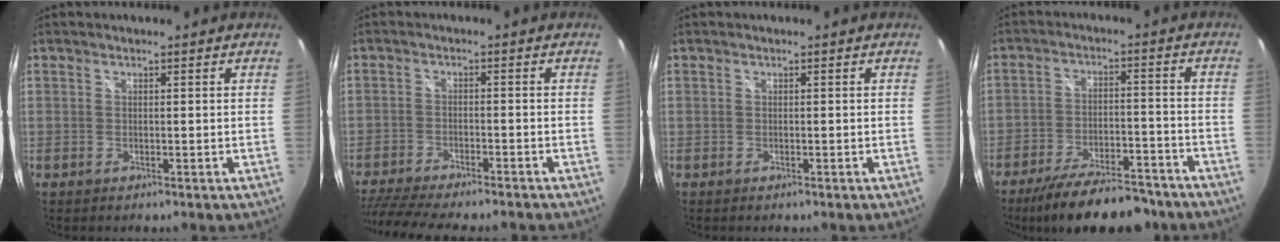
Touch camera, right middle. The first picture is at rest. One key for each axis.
{"total": 13.9, "fx": -12.0, "fy": 2.0, "fz": 6.7, "tx": -0.147, "ty": -0.028, "tz": -0.193}
{"total": 0.0}
{"total": 16.8, "fx": -14.0, "fy": 4.6, "fz": 8.1, "tx": -0.151, "ty": -0.014, "tz": -0.202}